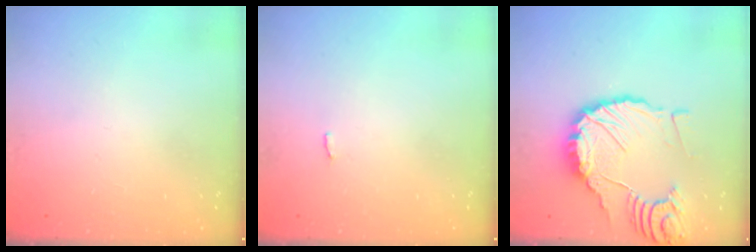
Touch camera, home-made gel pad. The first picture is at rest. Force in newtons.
{"total": 2.3, "press": 2.3, "slide": 0.2}
{"total": 14.3, "press": 14.2, "slide": 1.9}